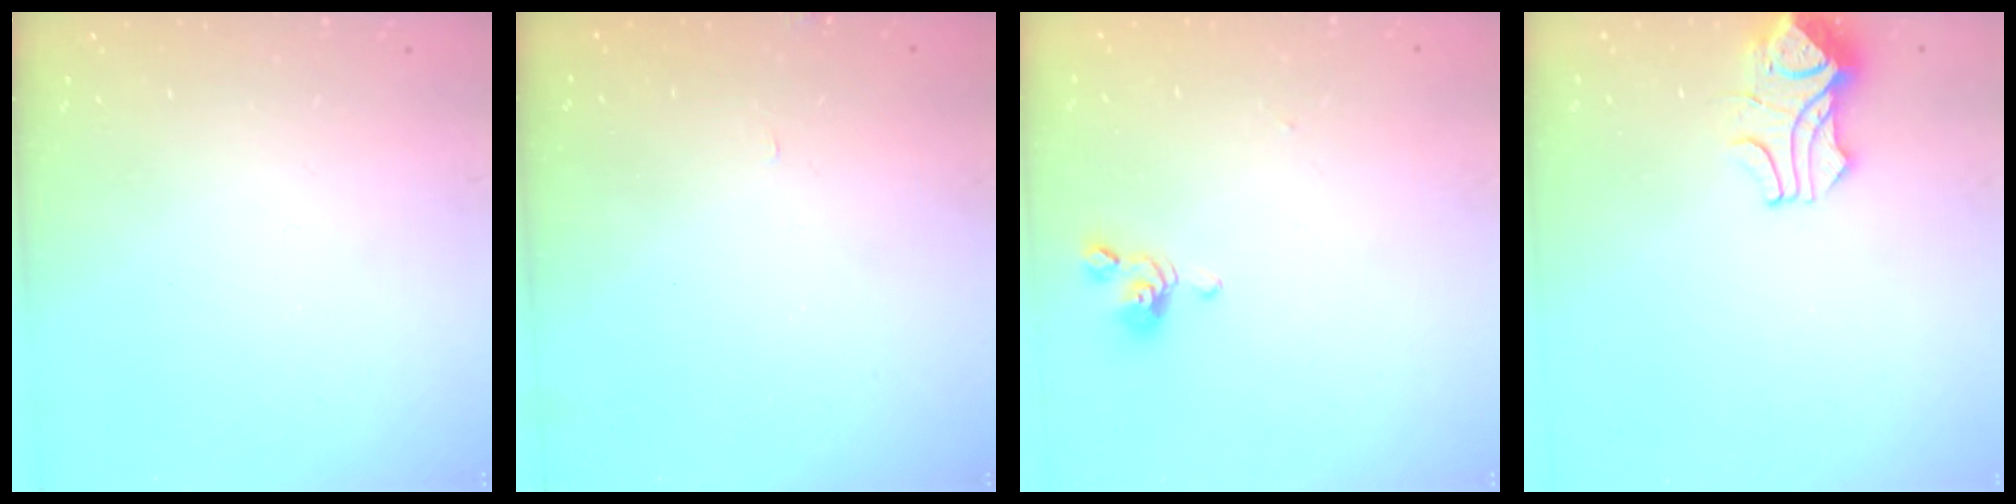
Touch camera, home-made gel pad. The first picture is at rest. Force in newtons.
{"total": 4.8, "press": 4.8, "slide": 0.3}
{"total": 0.8, "press": 0.6, "slide": 0.5}
{"total": 3.4, "press": 3.3, "slide": 1.1}